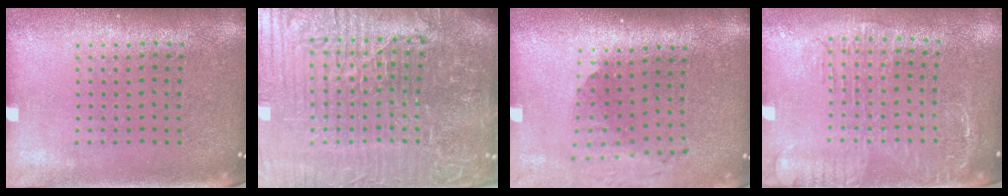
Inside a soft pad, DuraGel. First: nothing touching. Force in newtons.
{"total": 7.8, "press": 6.9, "slide": 3.6}
{"total": 1.8, "press": 1.4, "slide": 1.2}
{"total": 1.9, "press": 1.6, "slide": 1.1}